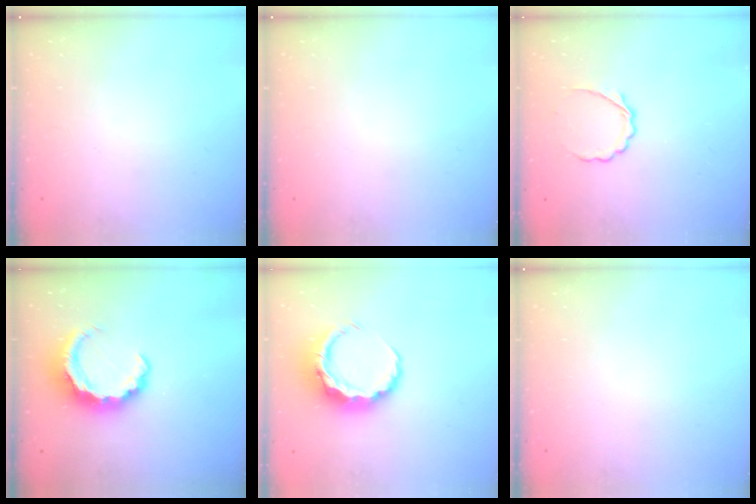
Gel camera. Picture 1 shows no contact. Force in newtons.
{"total": 0.0}
{"total": 5.3, "press": 5.2, "slide": 1.3}
{"total": 8.0, "press": 7.8, "slide": 1.3}
{"total": 8.4, "press": 8.3, "slide": 1.6}
{"total": 0.0}